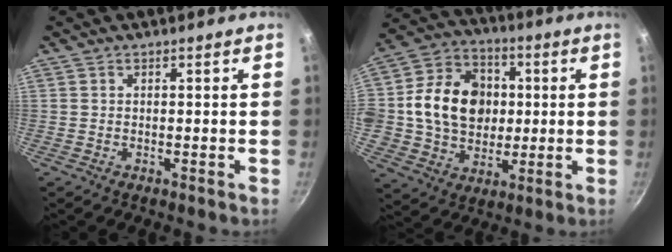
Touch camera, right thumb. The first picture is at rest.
{"total": 17.8, "force": [1.4, 14.6, 10.0], "torque": [-0.146, 0.017, 0.019]}